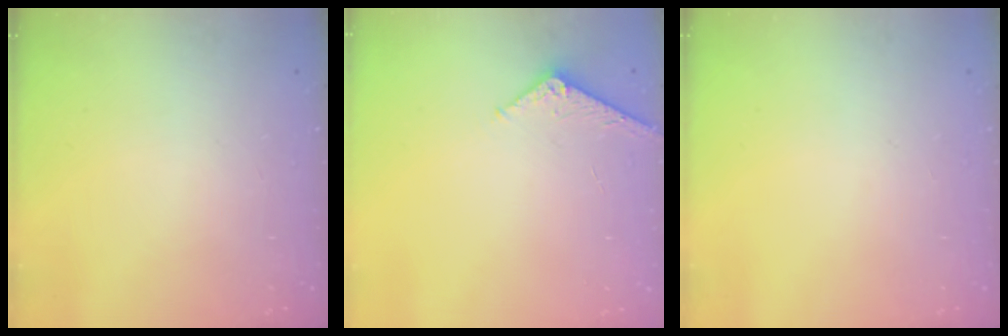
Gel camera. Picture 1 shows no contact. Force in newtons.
{"total": 4.5, "press": 4.5, "slide": 0.5}
{"total": 0.0}